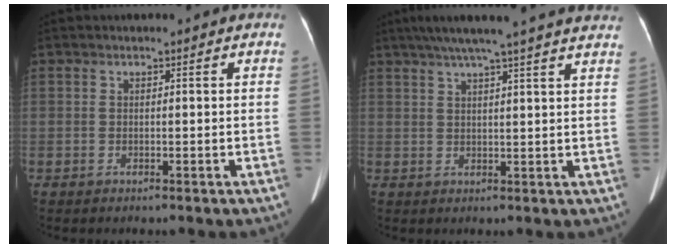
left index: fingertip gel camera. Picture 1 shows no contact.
{"total": 18.0, "force": [15.3, -0.4, 9.4], "torque": [-0.154, 0.023, 0.193]}